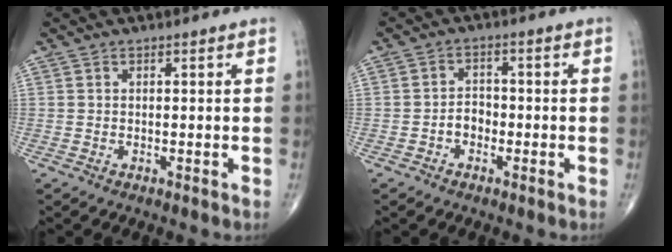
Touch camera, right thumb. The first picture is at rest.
{"total": 3.1, "force": [-1.3, 2.4, 1.6], "torque": [-0.011, 0.015, -0.028]}